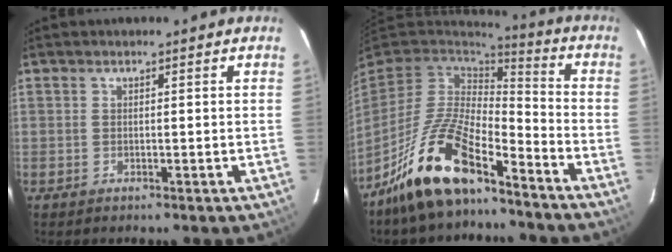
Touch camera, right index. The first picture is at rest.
{"total": 16.9, "force": [-11.8, 5.7, 10.7], "torque": [-0.222, -0.010, -0.223]}